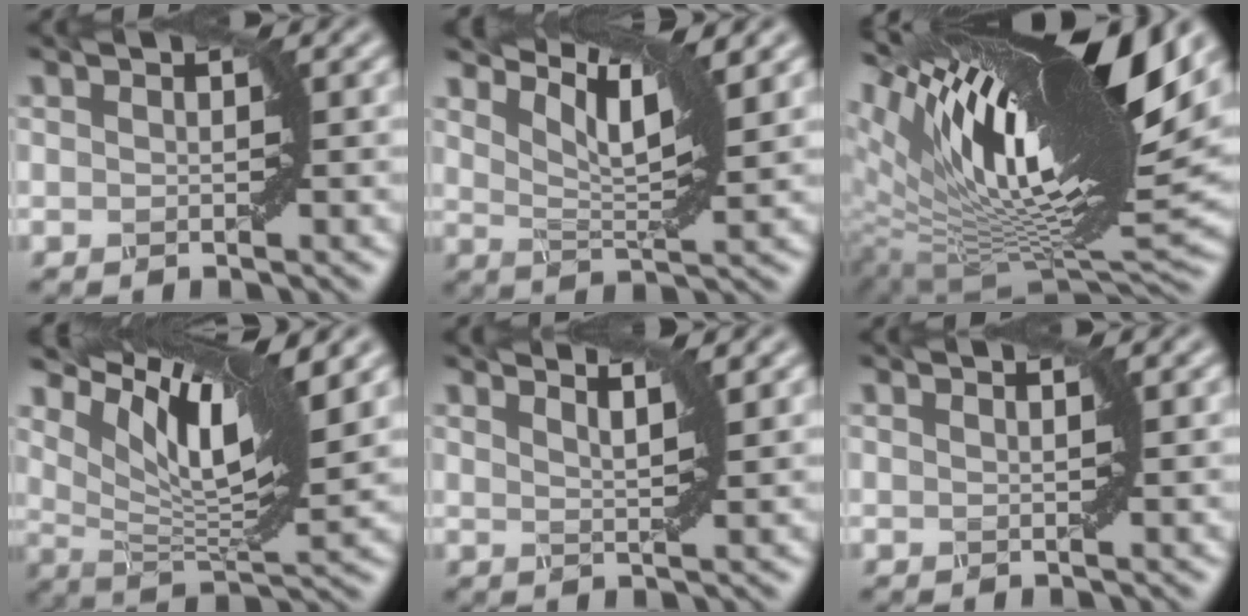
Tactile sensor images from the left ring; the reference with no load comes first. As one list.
[{"total": 5.7, "force": [3.8, 1.4, 4.0], "torque": [-0.077, 0.003, 0.069]}, {"total": 17.2, "force": [7.4, 5.0, 14.7], "torque": [-0.269, 0.016, 0.141]}, {"total": 9.6, "force": [5.2, 2.7, 7.6], "torque": [-0.132, -0.006, 0.103]}, {"total": 2.6, "force": [2.2, 0.7, 1.2], "torque": [-0.007, 0.002, 0.014]}, {"total": 0.5, "force": [0.3, 0.3, 0.3], "torque": [0.001, -0.008, 0.000]}]